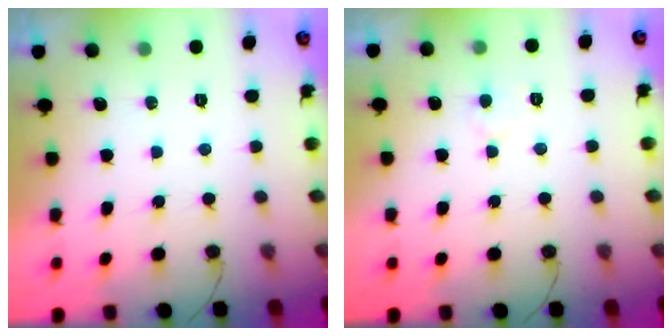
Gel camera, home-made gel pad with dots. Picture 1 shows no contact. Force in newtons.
{"total": 3.5, "press": 3.5, "slide": 0.4}